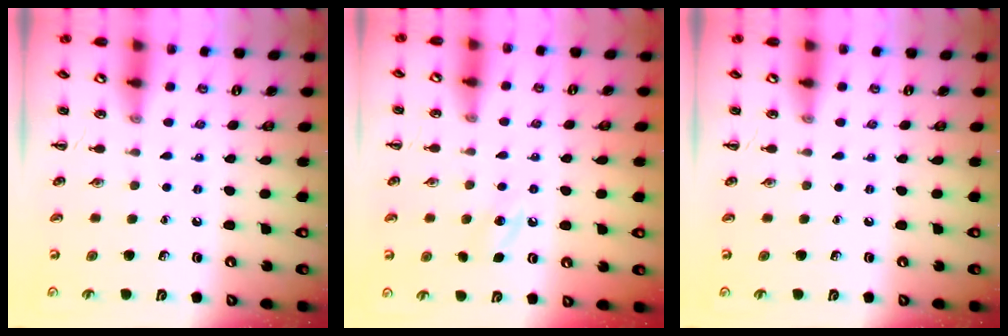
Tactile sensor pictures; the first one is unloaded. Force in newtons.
{"total": 5.5, "press": 5.3, "slide": 1.6}
{"total": 0.0}